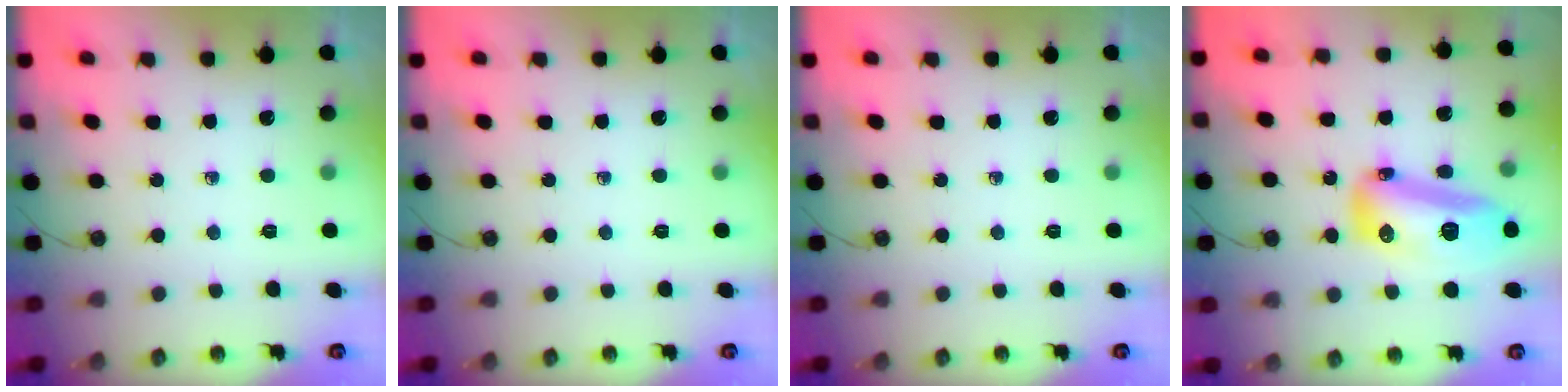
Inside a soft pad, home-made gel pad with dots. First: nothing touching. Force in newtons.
{"total": 0.0}
{"total": 0.0}
{"total": 16.5, "press": 16.4, "slide": 1.7}